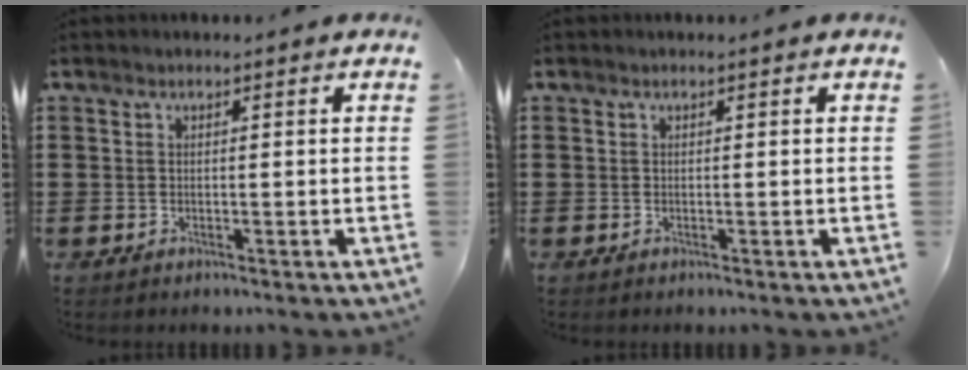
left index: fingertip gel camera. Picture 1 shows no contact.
{"total": 0.0}